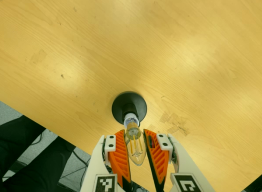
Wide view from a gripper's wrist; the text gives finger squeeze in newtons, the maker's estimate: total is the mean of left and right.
{"total": 17.1, "left": 19.0, "right": 15.3}